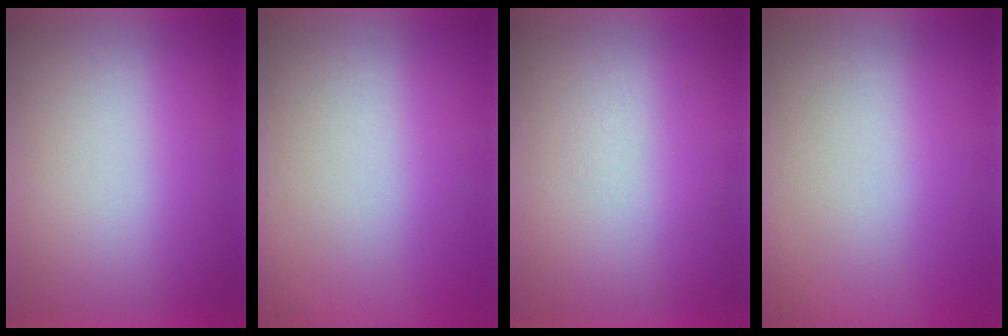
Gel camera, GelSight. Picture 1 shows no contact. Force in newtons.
{"total": 6.9}
{"total": 1.1}
{"total": 5.3}